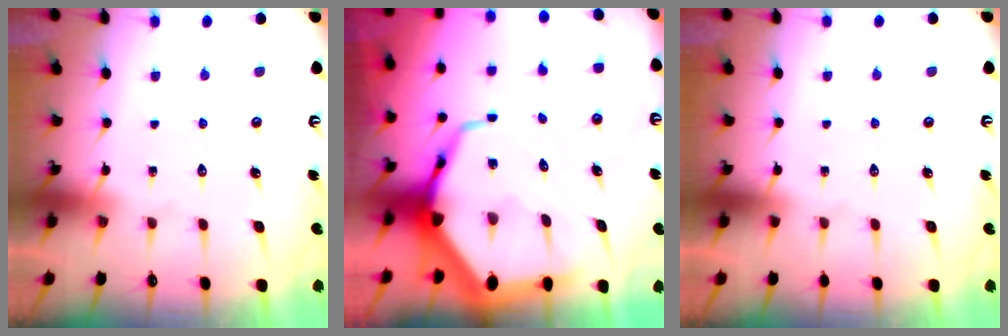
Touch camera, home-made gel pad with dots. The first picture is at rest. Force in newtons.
{"total": 13.1, "press": 13.0, "slide": 1.5}
{"total": 0.0}